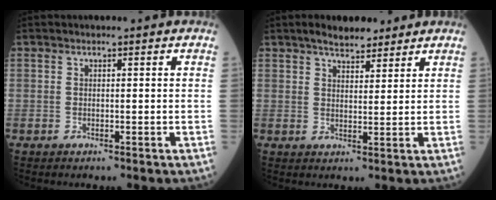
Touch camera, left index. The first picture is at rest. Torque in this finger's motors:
{"motor_torque": [0.30, -0.37, 0.04, 0.03]}